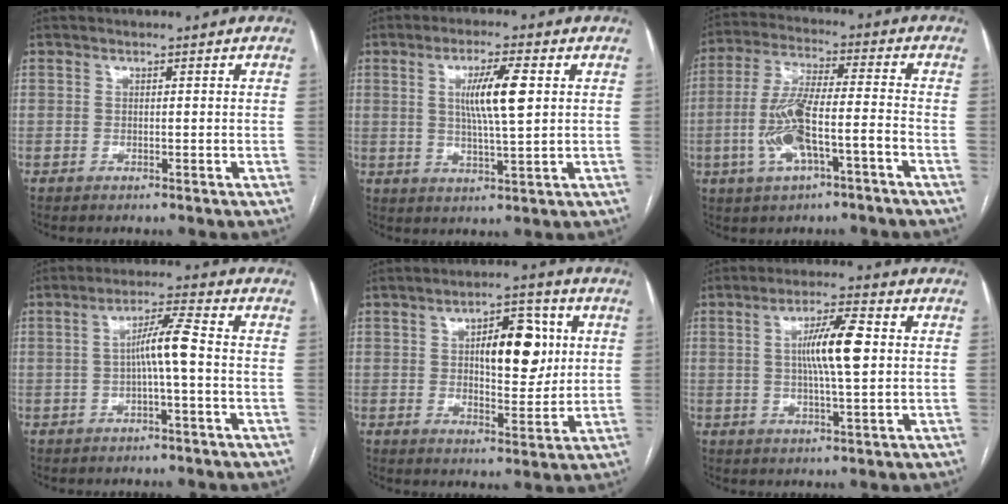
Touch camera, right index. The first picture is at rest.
{"total": 7.8, "force": [1.8, 0.4, 7.5], "torque": [-0.138, -0.001, 0.033]}
{"total": 10.9, "force": [-3.9, 2.1, 10.0], "torque": [-0.209, 0.010, -0.069]}
{"total": 5.4, "force": [-0.5, -0.3, 5.3], "torque": [-0.095, 0.014, -0.008]}
{"total": 10.1, "force": [2.4, 4.0, 8.9], "torque": [-0.127, 0.012, 0.041]}
{"total": 8.4, "force": [1.2, 0.7, 8.3], "torque": [-0.150, 0.005, 0.019]}